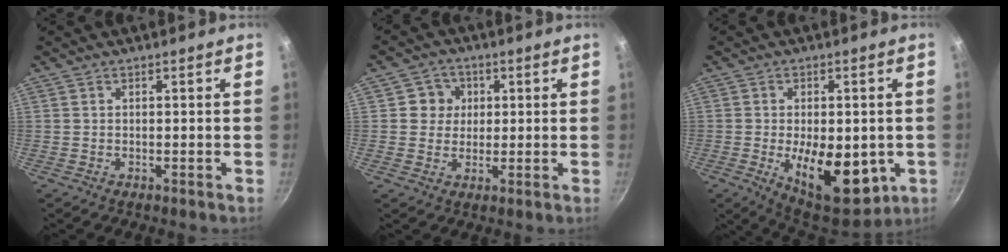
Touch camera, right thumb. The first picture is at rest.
{"total": 5.3, "force": [1.0, 5.1, 1.4], "torque": [0.010, 0.006, 0.010]}
{"total": 16.5, "force": [-3.6, 8.4, 13.8], "torque": [-0.189, -0.016, -0.031]}